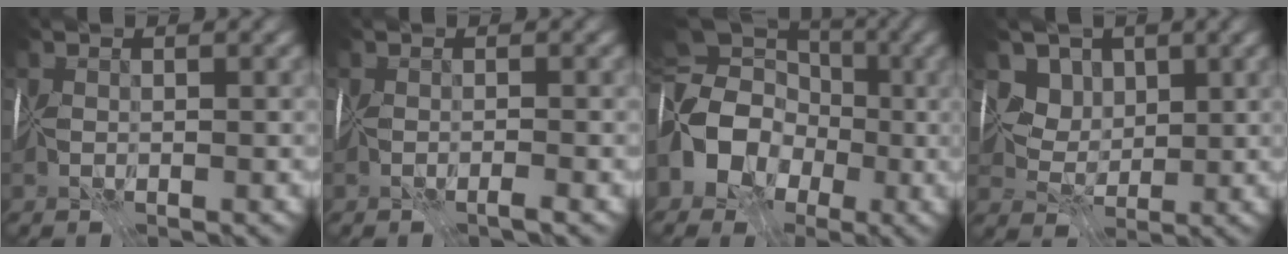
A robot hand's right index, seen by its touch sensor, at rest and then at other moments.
{"total": 1.3, "force": [-1.0, -0.9, -0.1], "torque": [0.005, -0.005, -0.018]}
{"total": 11.9, "force": [-2.3, 10.0, 6.0], "torque": [-0.112, 0.008, -0.066]}
{"total": 3.7, "force": [2.4, 2.7, 0.9], "torque": [-0.010, -0.012, 0.043]}